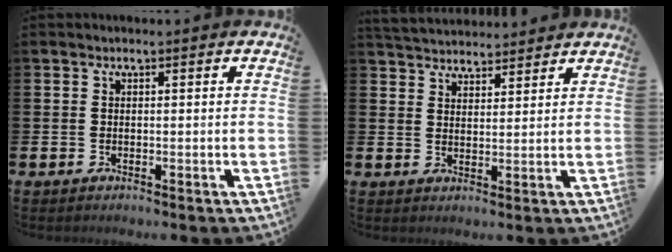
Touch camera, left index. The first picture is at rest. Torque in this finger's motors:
{"motor_torque": [-0.12, -1.62, 0.92, 0.21]}